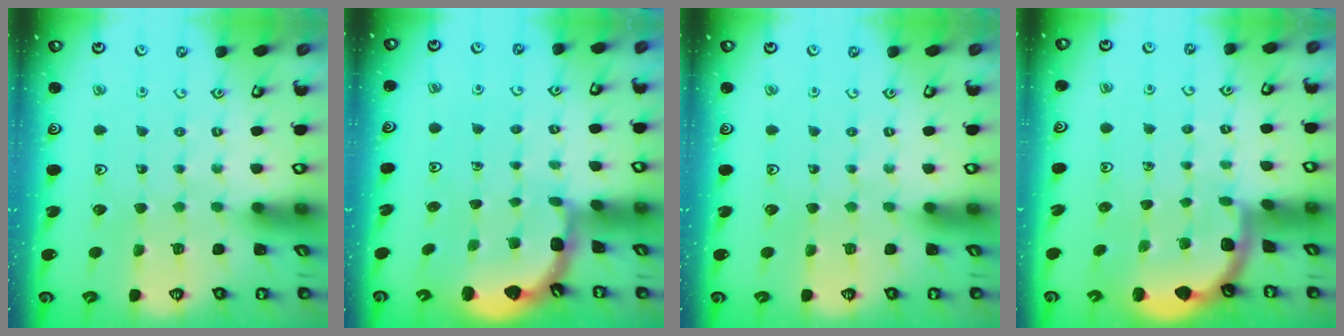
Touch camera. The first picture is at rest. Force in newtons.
{"total": 2.1, "press": 2.1, "slide": 0.2}
{"total": 0.0}
{"total": 1.7, "press": 1.6, "slide": 0.1}